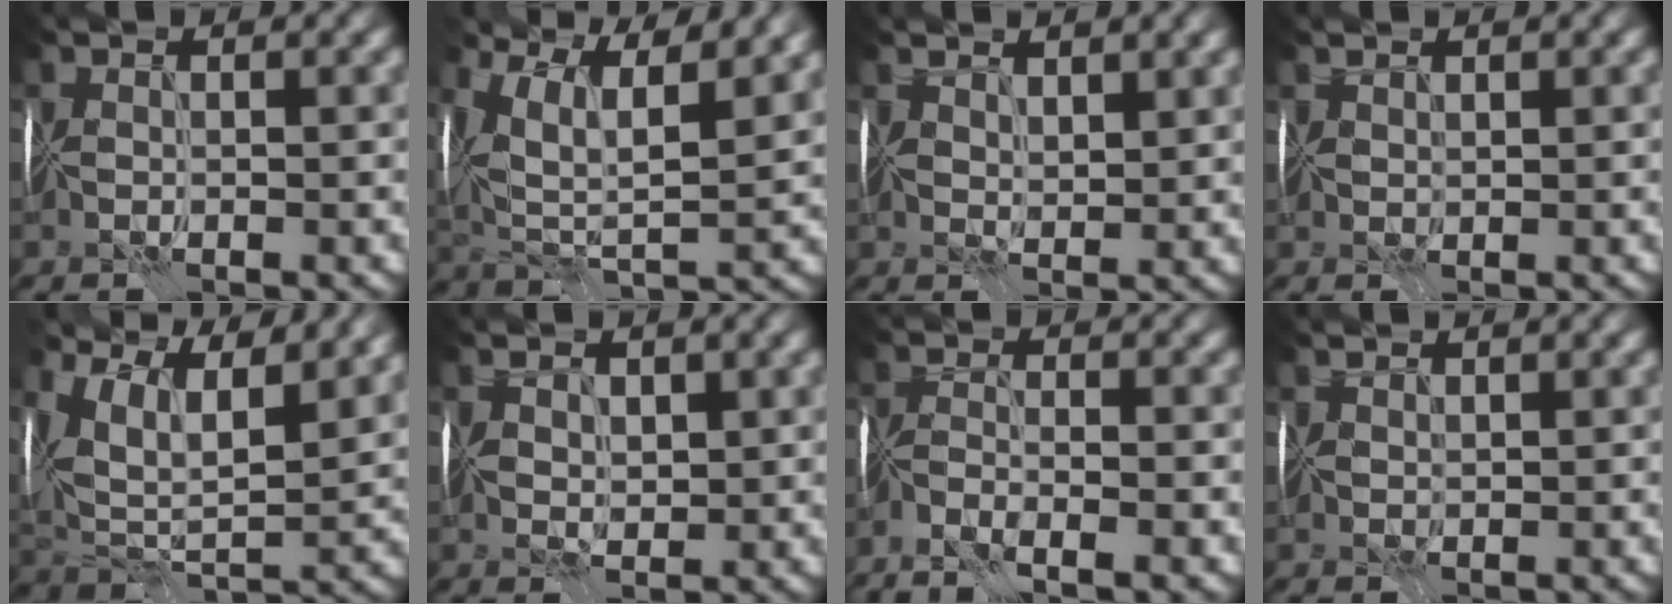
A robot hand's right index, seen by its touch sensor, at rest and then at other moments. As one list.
[{"total": 9.9, "force": [5.4, 4.5, 6.9], "torque": [-0.126, 0.004, 0.097]}, {"total": 2.5, "force": [2.1, 0.8, 1.1], "torque": [-0.027, 0.003, 0.038]}, {"total": 1.6, "force": [1.4, 0.7, 0.3], "torque": [-0.010, 0.009, 0.024]}, {"total": 10.1, "force": [6.6, 4.3, 6.3], "torque": [-0.108, 0.009, 0.109]}, {"total": 2.2, "force": [0.8, 1.5, 1.4], "torque": [-0.030, 0.001, 0.013]}, {"total": 4.2, "force": [-2.9, 0.9, 3.0], "torque": [-0.061, 0.001, -0.061]}, {"total": 1.6, "force": [1.4, 0.7, 0.4], "torque": [-0.010, 0.009, 0.024]}]